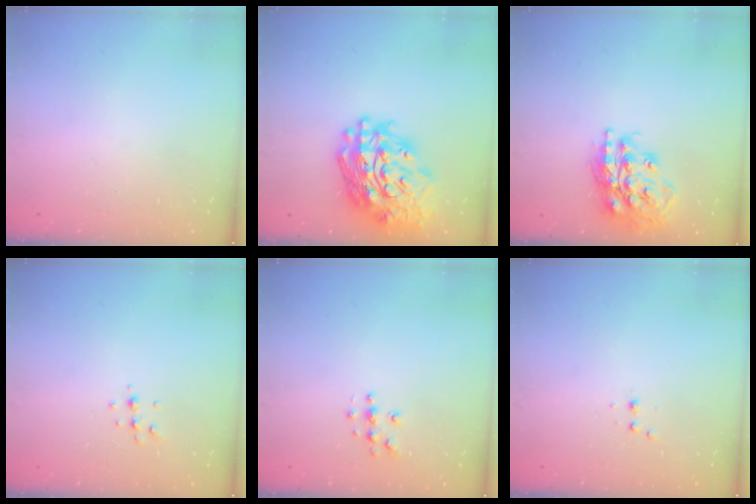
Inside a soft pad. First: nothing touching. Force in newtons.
{"total": 24.3, "press": 24.2, "slide": 2.6}
{"total": 17.9, "press": 17.8, "slide": 1.9}
{"total": 4.8, "press": 4.7, "slide": 1.1}
{"total": 5.4, "press": 5.4, "slide": 0.6}
{"total": 2.5, "press": 2.4, "slide": 0.5}